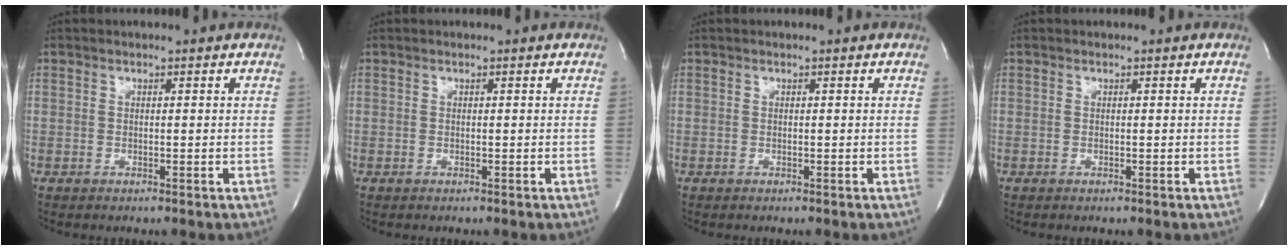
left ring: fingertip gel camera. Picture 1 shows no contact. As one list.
[{"total": 0.0}, {"total": 0.0}, {"total": 0.0}]